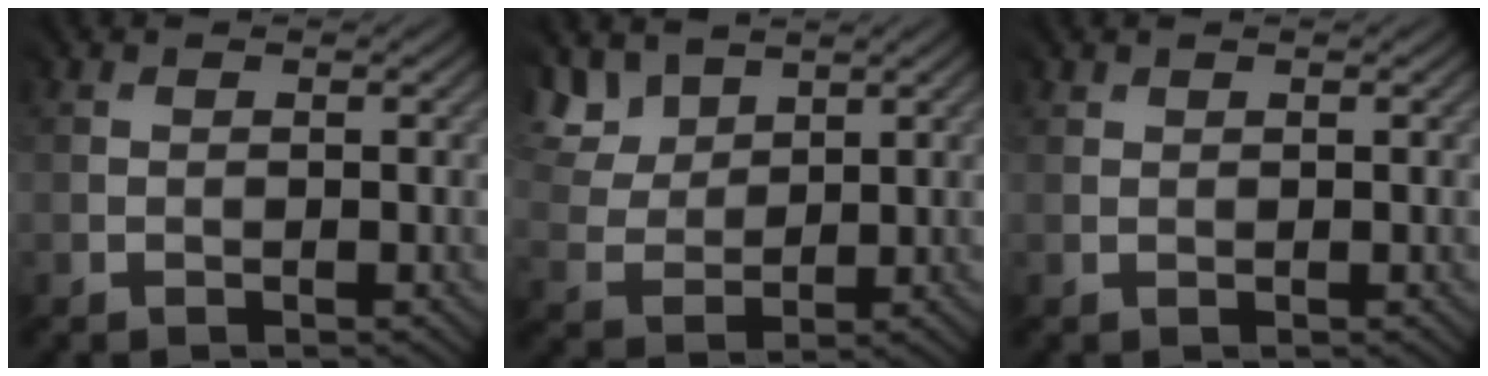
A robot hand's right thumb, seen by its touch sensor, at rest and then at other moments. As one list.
[{"total": 5.9, "force": [4.8, 3.0, 1.4], "torque": [-0.070, 0.009, 0.091]}, {"total": 1.0, "force": [0.9, 0.4, -0.1], "torque": [0.002, -0.001, 0.017]}]